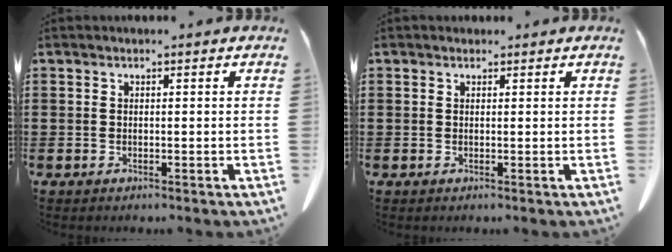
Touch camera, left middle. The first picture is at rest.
{"total": 0.5, "force": [0.3, 0.4, 0.1], "torque": [0.004, -0.001, 0.004]}